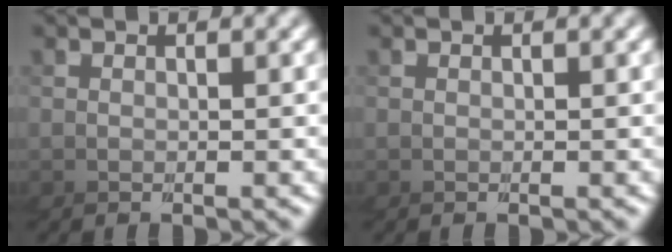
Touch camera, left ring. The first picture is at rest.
{"total": 0.0}